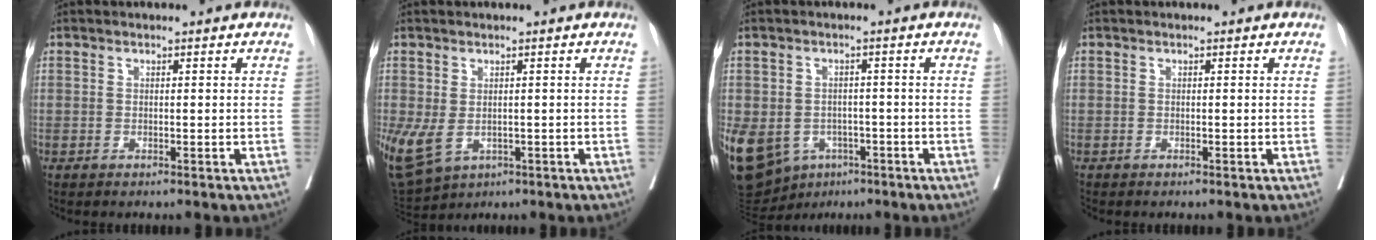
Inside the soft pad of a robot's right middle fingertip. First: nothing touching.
{"total": 12.5, "force": [-3.7, 8.9, 7.9], "torque": [-0.212, -0.015, -0.044]}
{"total": 25.0, "force": [-10.2, 19.9, 11.2], "torque": [-0.370, -0.016, -0.141]}
{"total": 0.0}